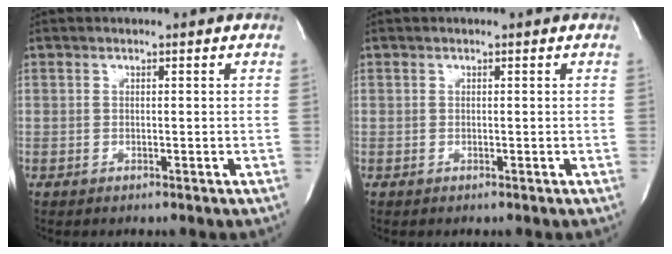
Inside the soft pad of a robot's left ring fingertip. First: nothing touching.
{"total": 0.0}